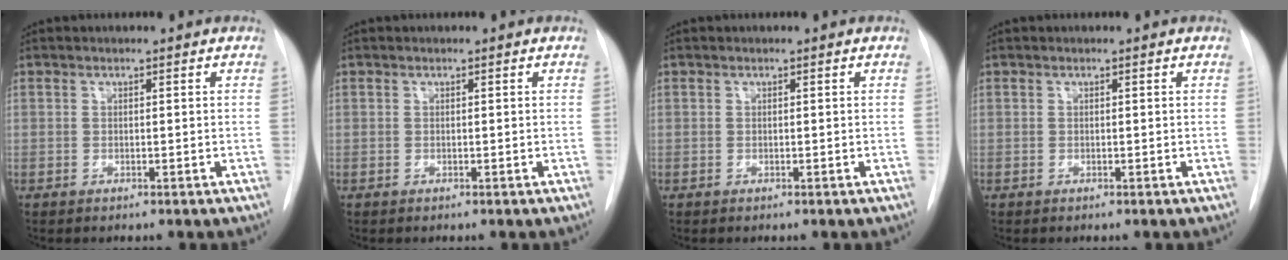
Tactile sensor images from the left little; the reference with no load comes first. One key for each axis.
{"total": 0.0}
{"total": 0.0}
{"total": 0.0}